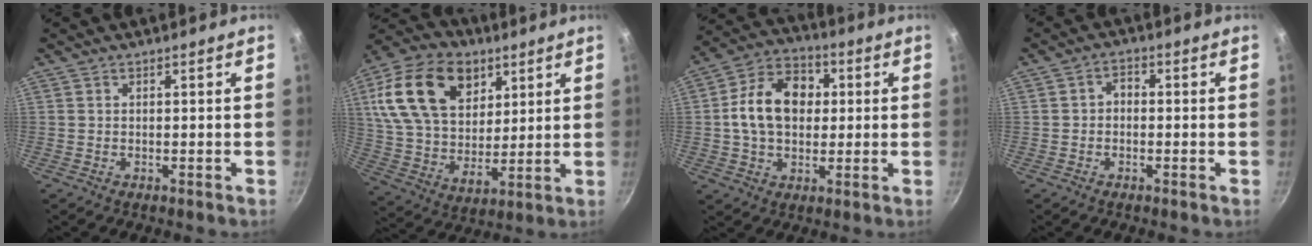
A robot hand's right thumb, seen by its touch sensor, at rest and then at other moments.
{"total": 22.6, "force": [9.0, 15.0, 14.3], "torque": [-0.236, -0.016, 0.161]}
{"total": 14.2, "force": [1.3, 10.4, 9.6], "torque": [-0.130, 0.022, 0.007]}
{"total": 2.6, "force": [-0.5, 2.0, 1.6], "torque": [-0.020, 0.013, -0.012]}